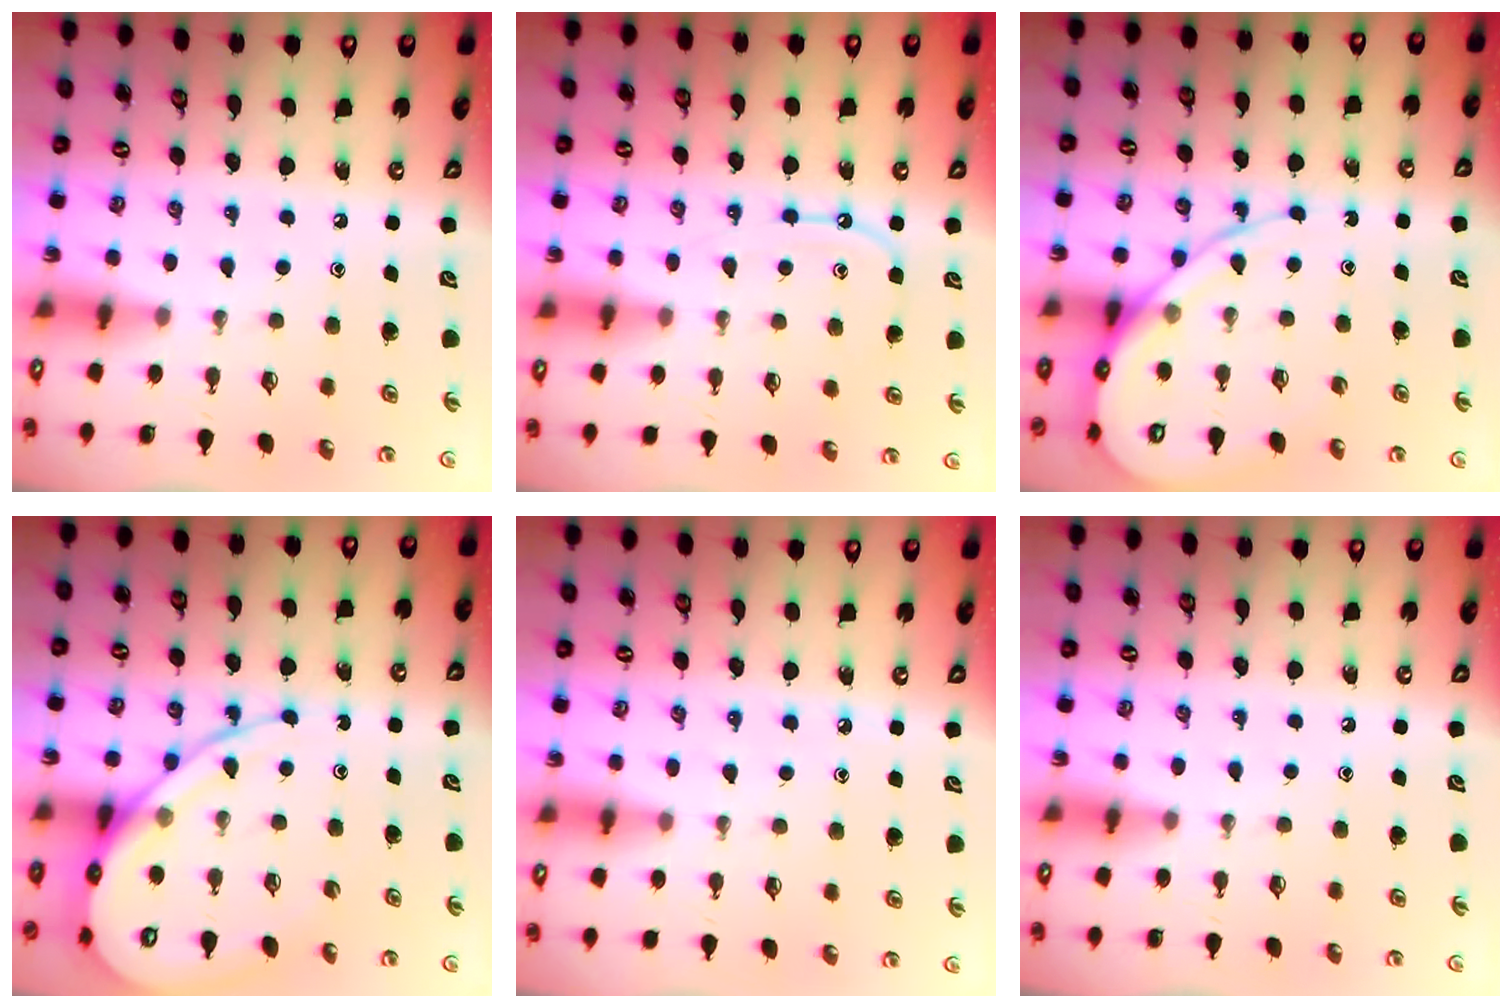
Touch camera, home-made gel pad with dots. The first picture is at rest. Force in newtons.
{"total": 7.3, "press": 7.2, "slide": 0.8}
{"total": 11.5, "press": 11.5, "slide": 1.2}
{"total": 13.7, "press": 13.6, "slide": 1.4}
{"total": 3.9, "press": 3.8, "slide": 0.5}
{"total": 0.0}